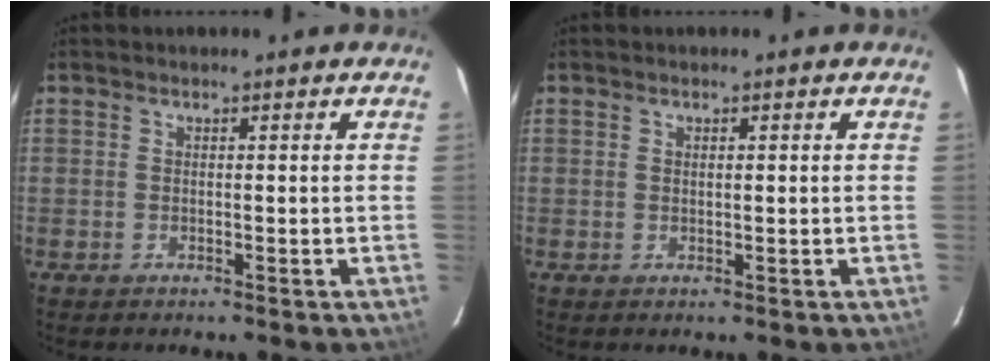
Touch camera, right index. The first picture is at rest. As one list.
[{"total": 0.7, "force": [0.3, 0.3, 0.6], "torque": [-0.010, 0.003, 0.006]}]